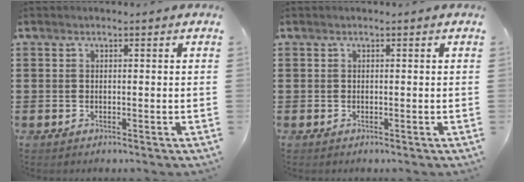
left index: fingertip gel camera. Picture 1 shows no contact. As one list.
[{"total": 0.0}]